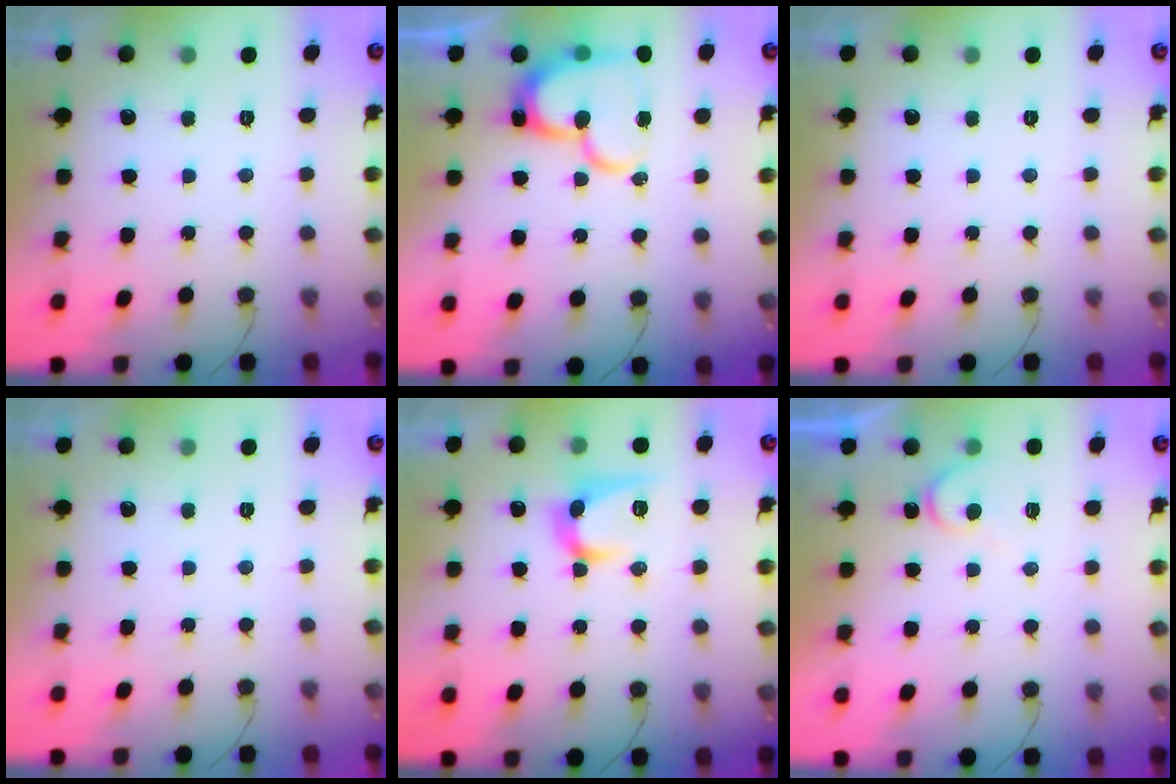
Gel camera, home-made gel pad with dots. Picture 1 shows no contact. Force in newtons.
{"total": 17.4, "press": 17.3, "slide": 1.7}
{"total": 0.0}
{"total": 0.0}
{"total": 10.1, "press": 10.0, "slide": 0.7}
{"total": 5.1, "press": 5.1, "slide": 0.4}